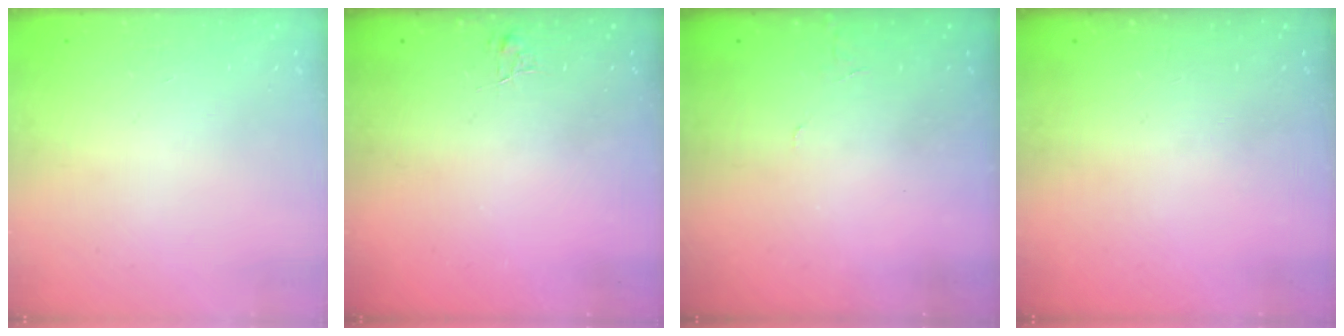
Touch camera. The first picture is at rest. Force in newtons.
{"total": 4.6, "press": 4.6, "slide": 0.4}
{"total": 3.5, "press": 3.5, "slide": 0.3}
{"total": 0.0}